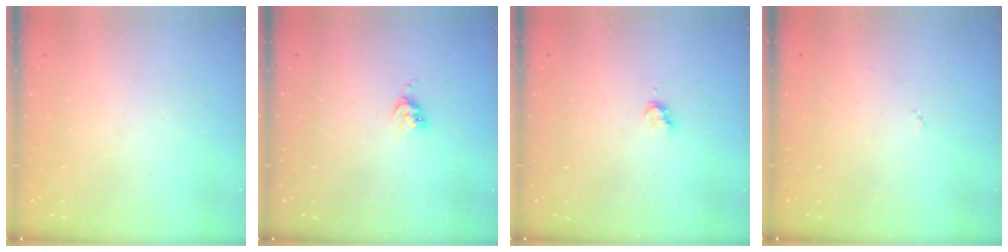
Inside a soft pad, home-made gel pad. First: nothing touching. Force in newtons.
{"total": 5.2, "press": 5.2, "slide": 0.6}
{"total": 2.8, "press": 2.8, "slide": 0.3}
{"total": 2.7, "press": 2.7, "slide": 0.4}